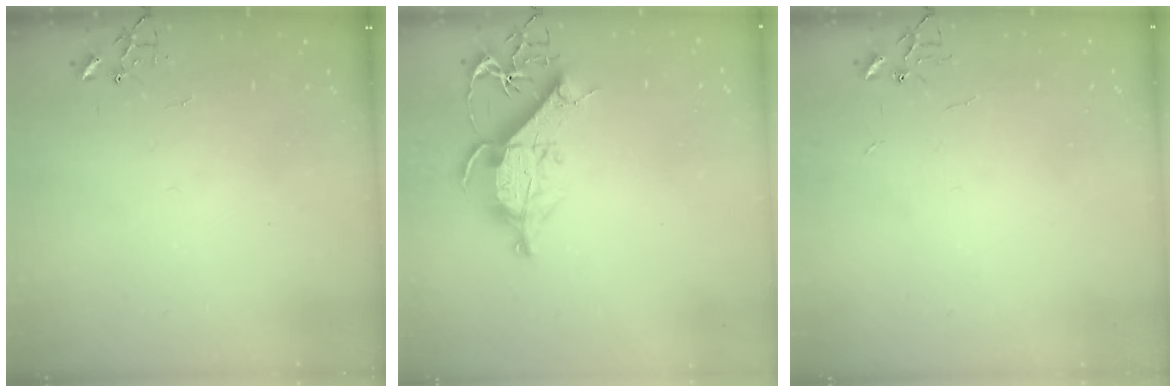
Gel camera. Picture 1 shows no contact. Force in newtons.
{"total": 11.0, "press": 11.0, "slide": 1.3}
{"total": 2.2, "press": 2.2, "slide": 0.3}